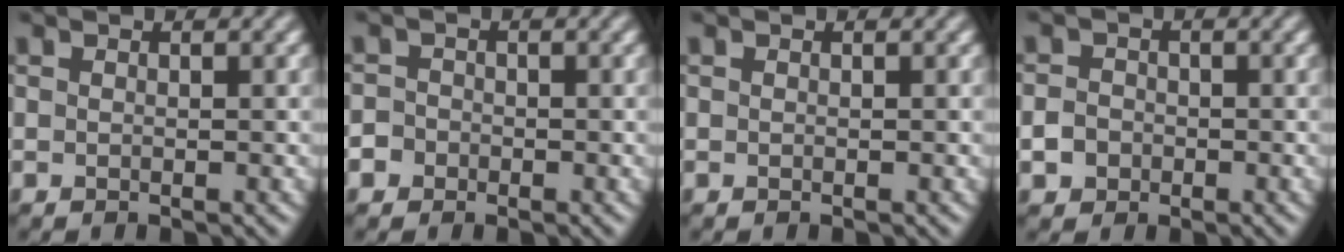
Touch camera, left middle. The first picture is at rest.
{"total": 3.1, "force": [-1.9, 2.5, 0.2], "torque": [0.012, 0.005, -0.047]}
{"total": 0.0}
{"total": 2.4, "force": [-1.2, 2.0, 0.6], "torque": [0.004, 0.001, -0.027]}